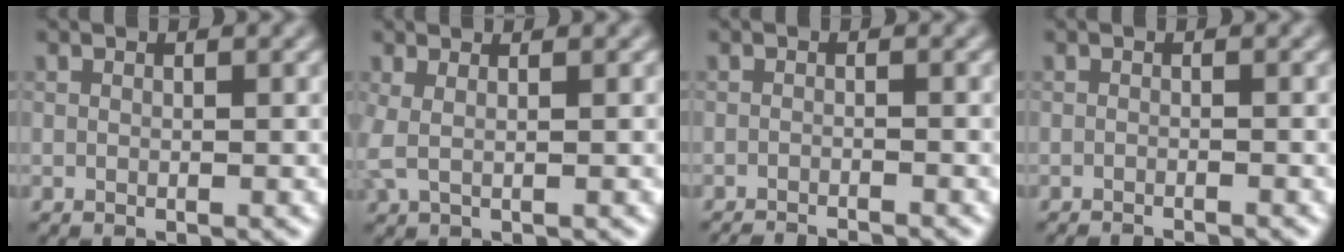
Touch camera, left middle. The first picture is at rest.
{"total": 1.6, "force": [0.6, 0.5, 1.4], "torque": [-0.027, 0.003, 0.008]}
{"total": 4.1, "force": [-3.9, 0.6, 1.1], "torque": [-0.010, -0.005, -0.056]}
{"total": 2.5, "force": [-2.3, 0.4, 0.8], "torque": [-0.007, 0.000, -0.035]}